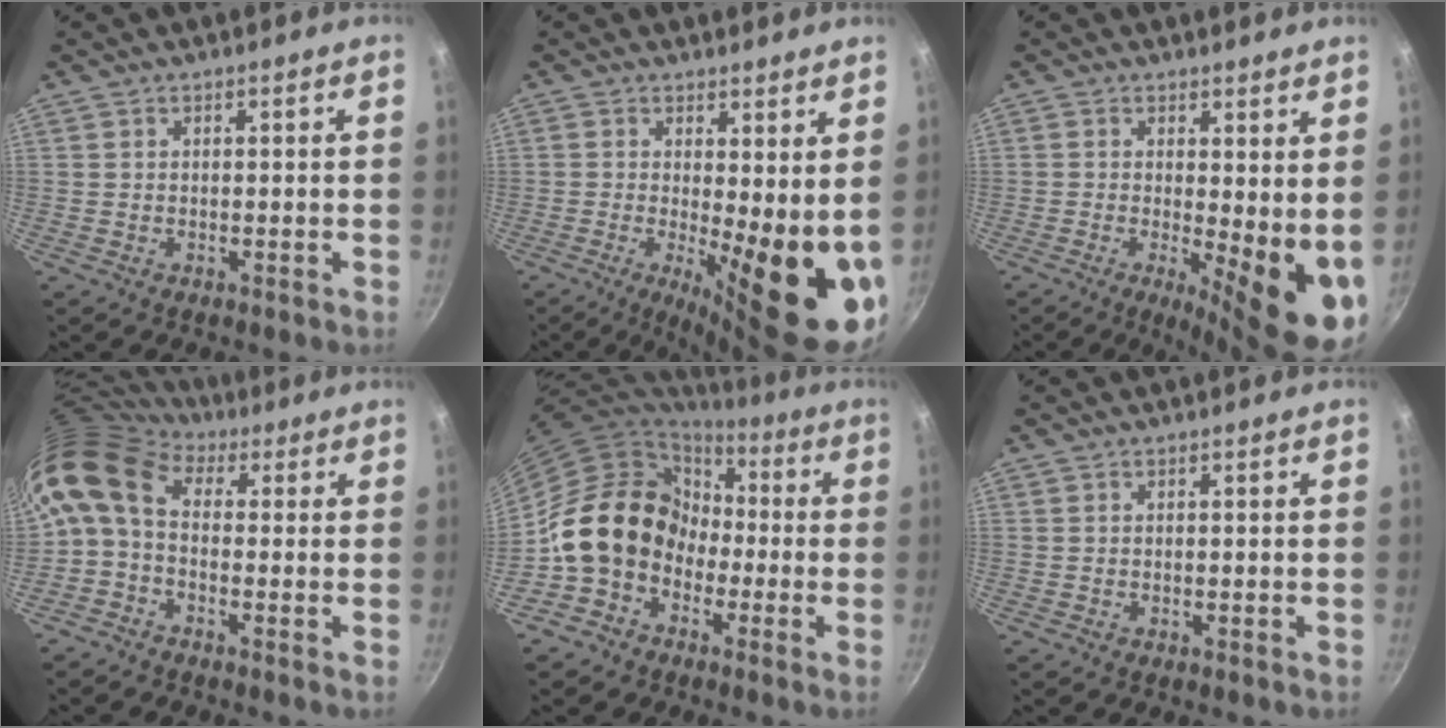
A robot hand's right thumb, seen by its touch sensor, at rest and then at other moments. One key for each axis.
{"total": 14.7, "fx": 0.0, "fy": 4.6, "fz": 13.9, "tx": -0.162, "ty": -0.033, "tz": 0.007}
{"total": 11.6, "fx": -0.4, "fy": 3.6, "fz": 11.1, "tx": -0.125, "ty": -0.020, "tz": 0.001}
{"total": 9.4, "fx": 1.0, "fy": 6.2, "fz": 6.9, "tx": -0.131, "ty": 0.027, "tz": -0.003}
{"total": 15.5, "fx": -2.5, "fy": 13.1, "fz": 8.0, "tx": -0.094, "ty": 0.051, "tz": -0.050}
{"total": 0.0}